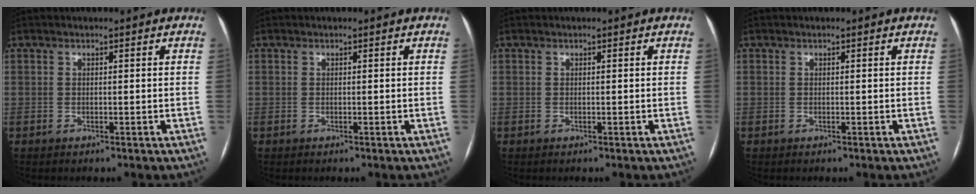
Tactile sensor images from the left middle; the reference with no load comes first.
{"total": 0.0}
{"total": 0.0}
{"total": 0.0}